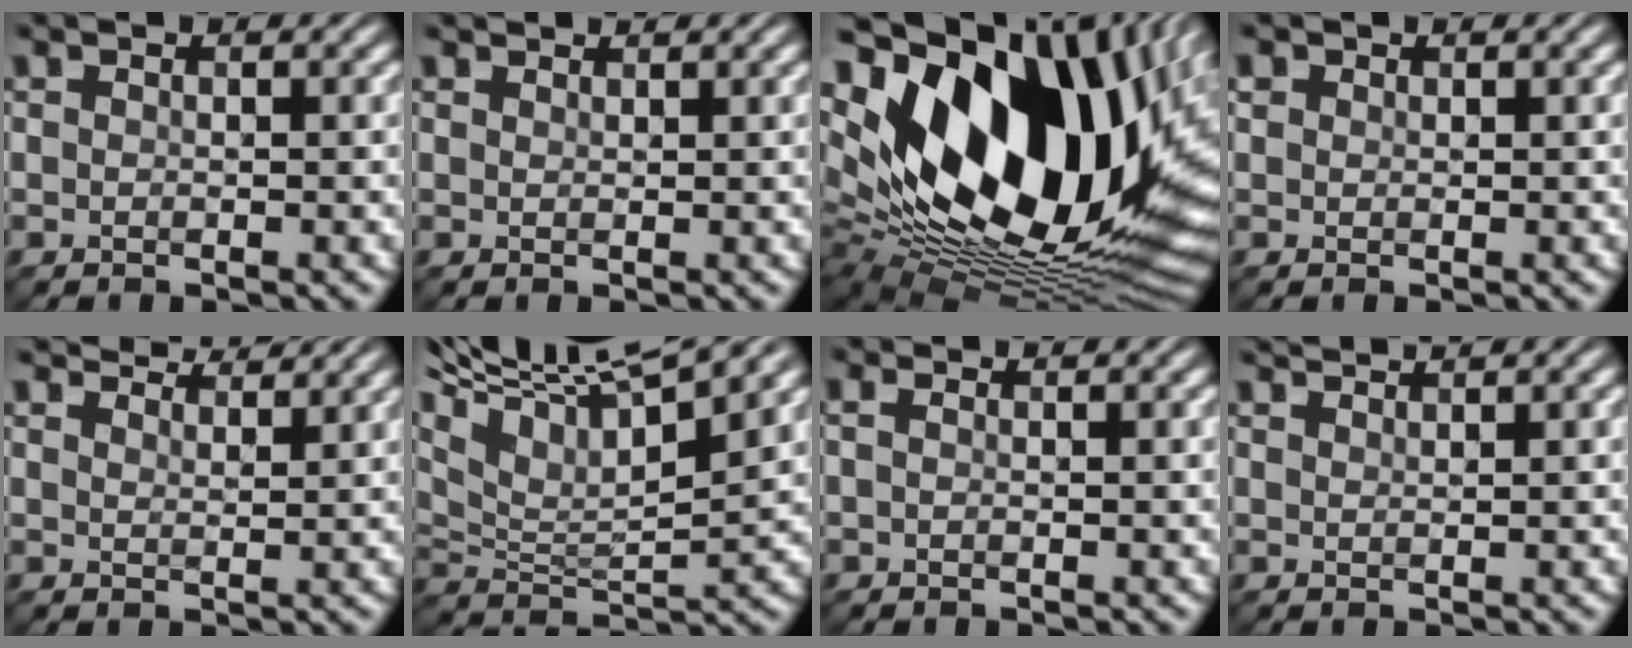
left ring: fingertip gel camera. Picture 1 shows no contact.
{"total": 1.6, "force": [1.6, 0.1, 0.4], "torque": [-0.009, -0.002, 0.017]}
{"total": 21.0, "force": [6.5, 12.1, 15.9], "torque": [-0.292, 0.000, 0.122]}
{"total": 0.7, "force": [0.5, 0.5, 0.2], "torque": [-0.002, 0.002, 0.008]}
{"total": 4.8, "force": [4.6, 0.6, 1.4], "torque": [-0.018, 0.002, 0.053]}
{"total": 14.8, "force": [9.5, 4.5, 10.4], "torque": [-0.202, 0.040, 0.144]}
{"total": 0.9, "force": [0.4, 0.3, 0.7], "torque": [-0.017, -0.003, -0.001]}
{"total": 1.8, "force": [1.7, 0.3, 0.7], "torque": [0.000, 0.002, 0.019]}